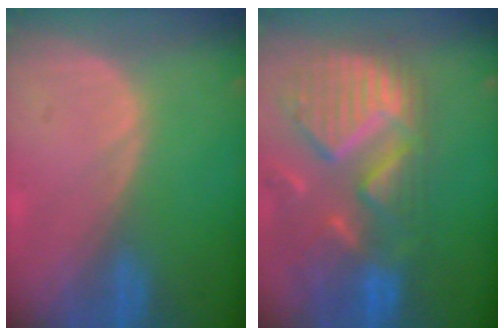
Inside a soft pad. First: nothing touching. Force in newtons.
{"total": 13.2, "press": 11.2, "slide": 7.0}